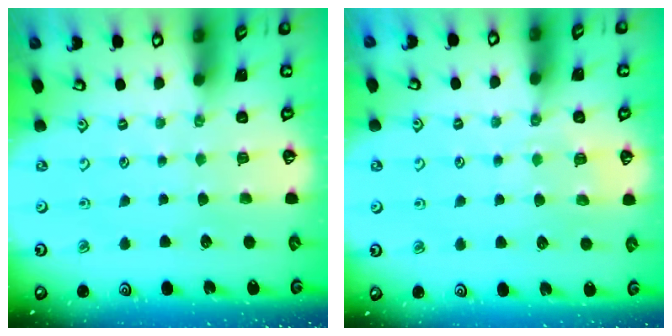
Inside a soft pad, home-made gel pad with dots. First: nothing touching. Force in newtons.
{"total": 5.1, "press": 5.1, "slide": 0.8}